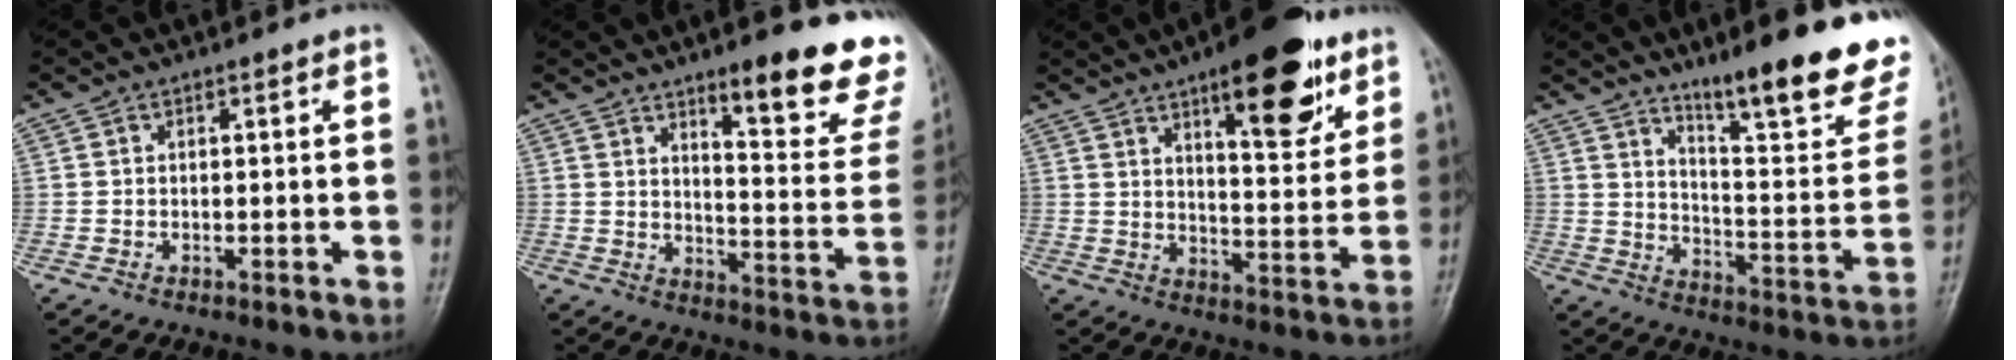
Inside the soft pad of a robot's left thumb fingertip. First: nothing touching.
{"total": 18.6, "force": [11.8, 4.5, 13.6], "torque": [-0.136, -0.076, 0.159]}
{"total": 17.7, "force": [10.3, 6.2, 12.9], "torque": [-0.140, -0.050, 0.151]}
{"total": 23.3, "force": [16.4, 4.5, 15.9], "torque": [-0.191, -0.097, 0.238]}